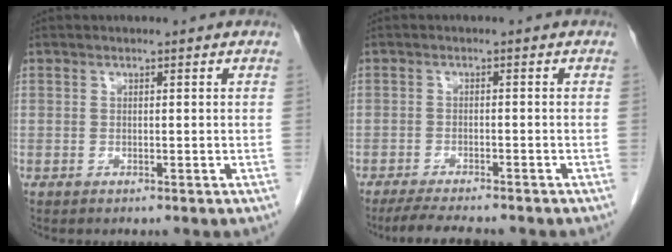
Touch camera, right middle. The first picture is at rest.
{"total": 6.5, "force": [-5.7, 0.7, 3.0], "torque": [-0.049, -0.016, -0.092]}